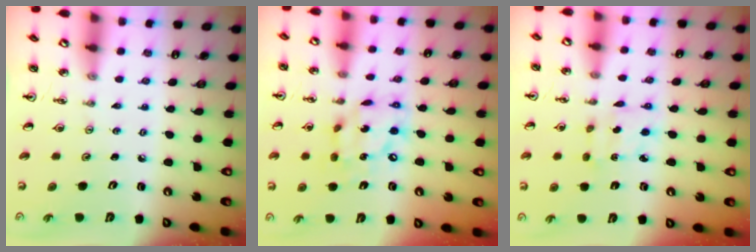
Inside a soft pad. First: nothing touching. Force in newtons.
{"total": 12.3, "press": 12.2, "slide": 1.5}
{"total": 2.5, "press": 2.5, "slide": 0.1}